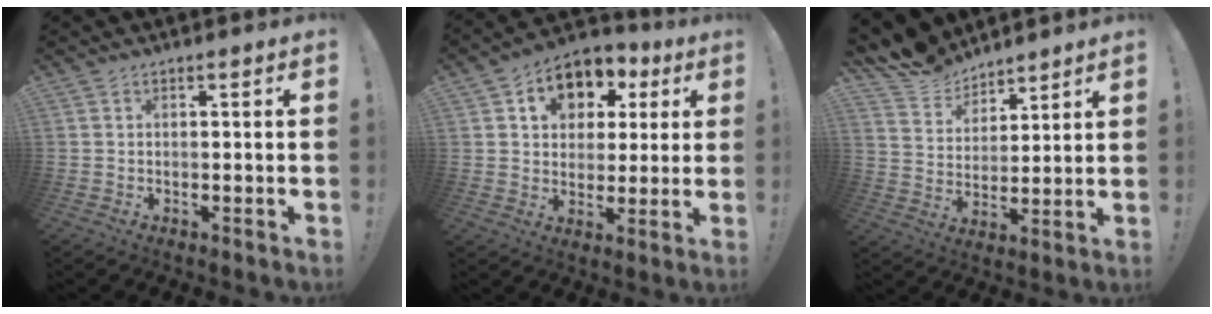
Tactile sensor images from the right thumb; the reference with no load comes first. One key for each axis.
{"total": 11.5, "fx": 4.1, "fy": 9.4, "fz": 5.2, "tx": -0.079, "ty": -0.015, "tz": 0.081}
{"total": 10.5, "fx": 9.3, "fy": 4.7, "fz": 1.0, "tx": -0.038, "ty": -0.081, "tz": 0.182}